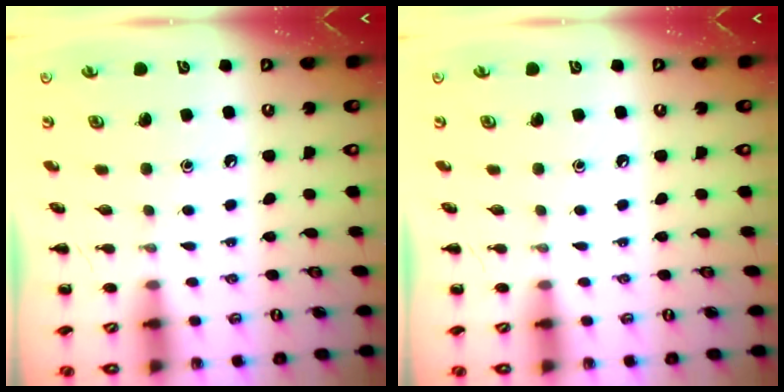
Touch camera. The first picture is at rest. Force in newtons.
{"total": 0.0}